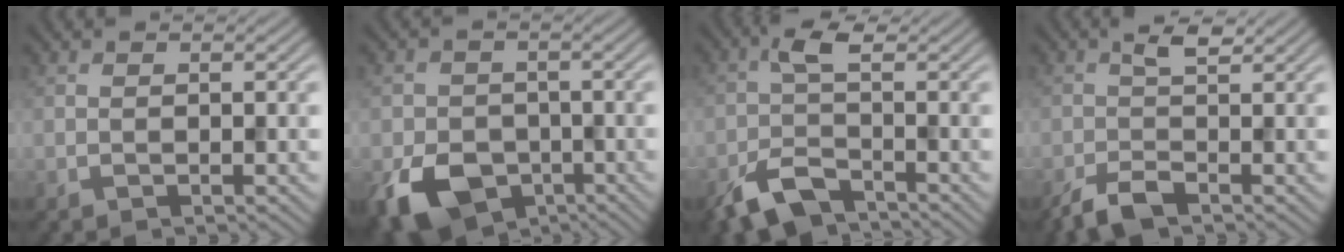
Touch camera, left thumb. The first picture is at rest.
{"total": 9.3, "force": [-4.2, 6.8, 4.8], "torque": [-0.109, -0.028, -0.082]}
{"total": 6.0, "force": [-3.6, 2.6, 4.0], "torque": [-0.080, 0.001, -0.081]}
{"total": 3.6, "force": [-1.6, 1.3, 3.0], "torque": [-0.064, 0.000, -0.038]}